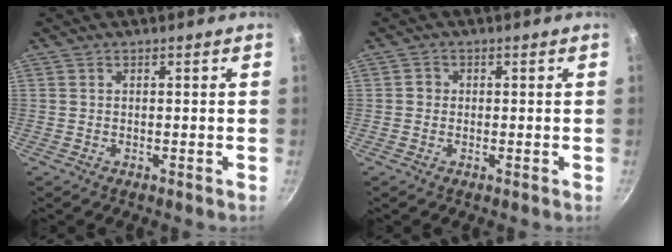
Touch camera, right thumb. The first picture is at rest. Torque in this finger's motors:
{"motor_torque": [-0.13, 0.39, 0.41, -0.28, -0.02]}